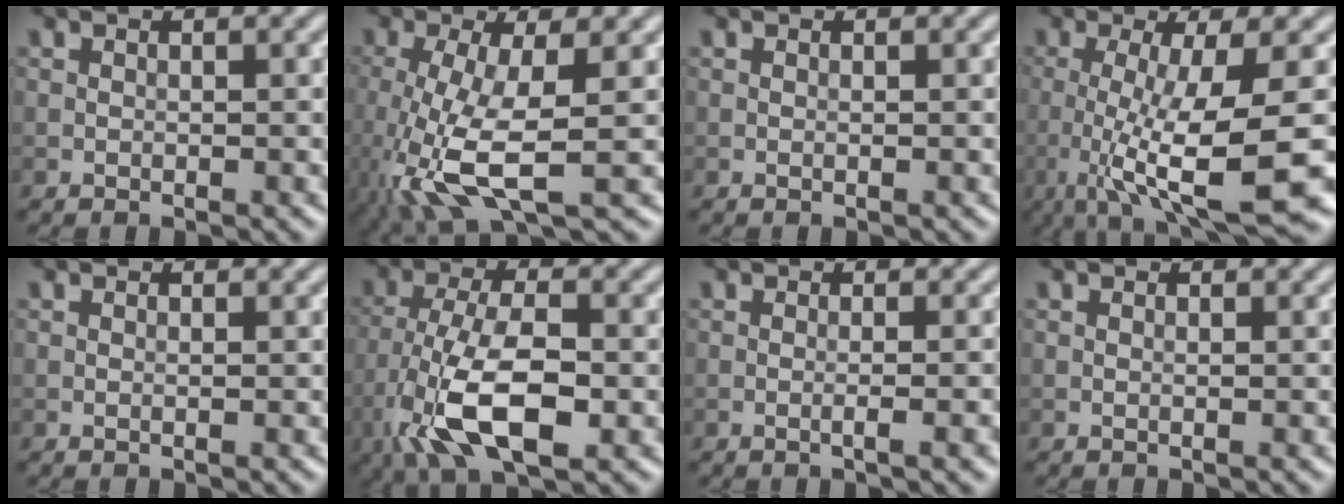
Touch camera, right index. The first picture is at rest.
{"total": 7.4, "force": [-2.1, 2.3, 6.7], "torque": [-0.163, -0.014, -0.043]}
{"total": 0.0}
{"total": 10.5, "force": [-2.5, 2.4, 9.9], "torque": [-0.160, -0.025, -0.038]}
{"total": 0.0}
{"total": 9.6, "force": [-3.7, 3.9, 8.0], "torque": [-0.167, -0.001, -0.072]}
{"total": 2.3, "force": [-0.5, 0.6, 2.2], "torque": [-0.023, 0.005, -0.012]}
{"total": 0.0}